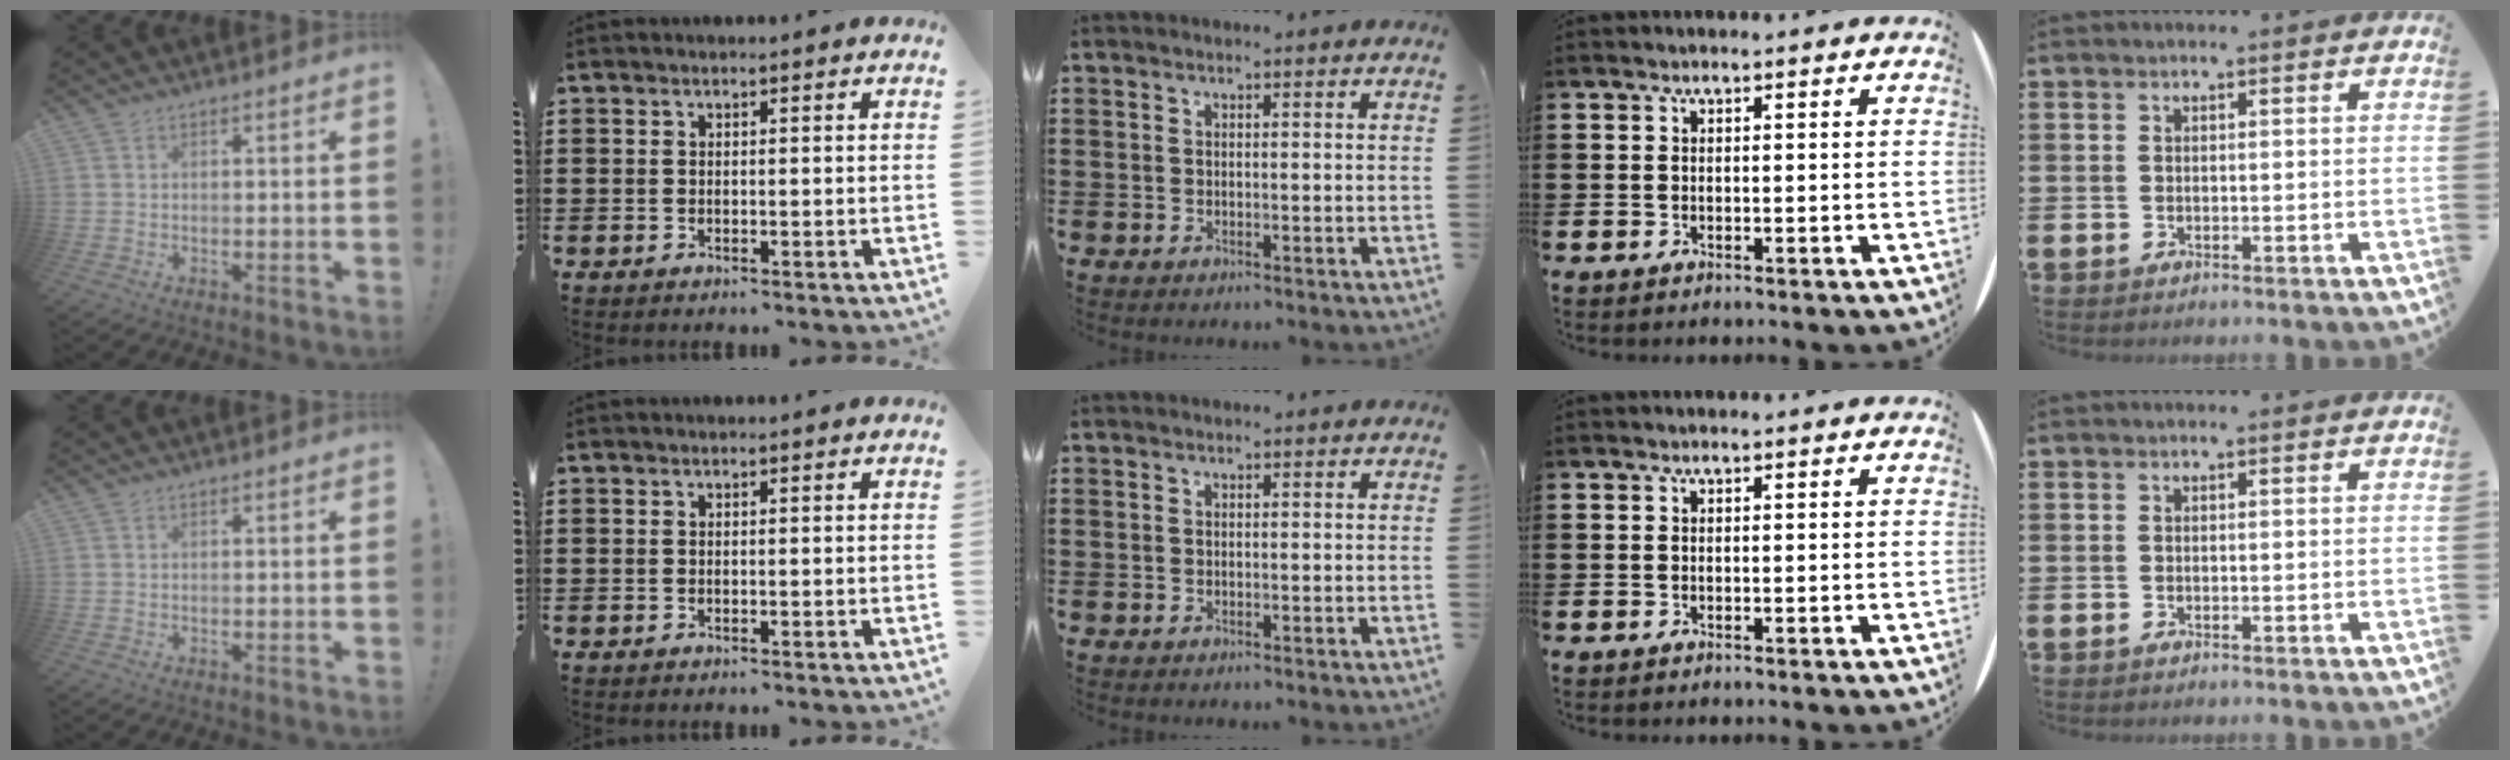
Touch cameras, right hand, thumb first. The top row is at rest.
{}